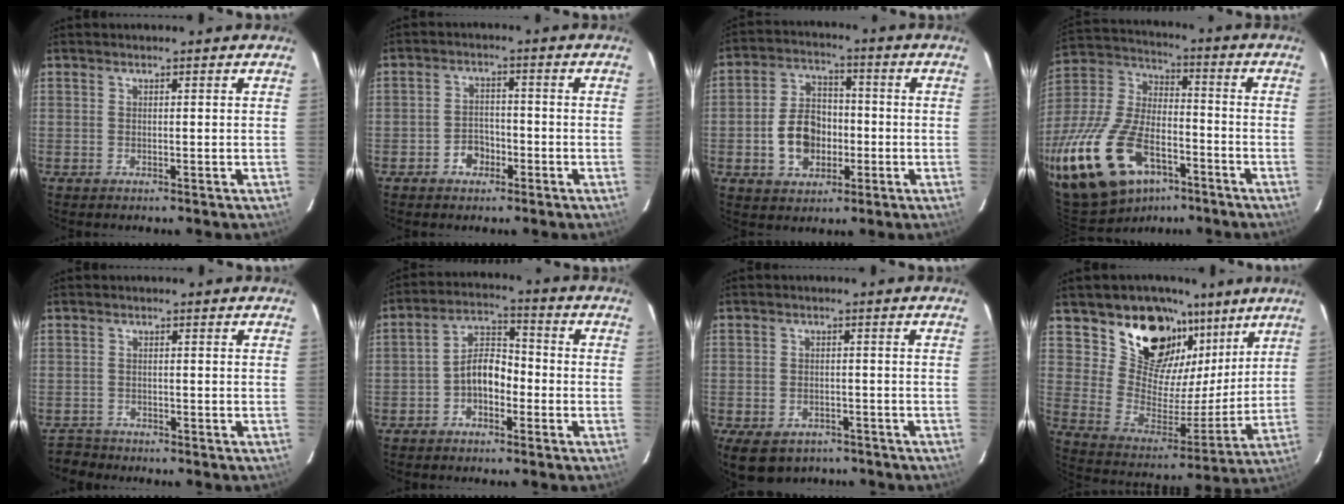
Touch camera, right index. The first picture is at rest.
{"total": 4.1, "force": [-2.3, 3.0, 1.5], "torque": [-0.034, 0.011, -0.032]}
{"total": 10.0, "force": [-2.4, 7.4, 6.2], "torque": [-0.128, 0.025, -0.031]}
{"total": 28.7, "force": [-15.2, 15.5, 18.7], "torque": [-0.425, -0.023, -0.258]}
{"total": 3.0, "force": [-2.6, 1.6, -0.5], "torque": [-0.004, 0.007, -0.052]}
{"total": 6.5, "force": [-2.6, 4.0, 4.4], "torque": [-0.081, 0.024, -0.044]}
{"total": 10.4, "force": [-6.8, 6.5, 4.5], "torque": [-0.107, -0.003, -0.094]}
{"total": 18.9, "force": [12.2, 12.2, 7.7], "torque": [-0.146, 0.001, 0.228]}